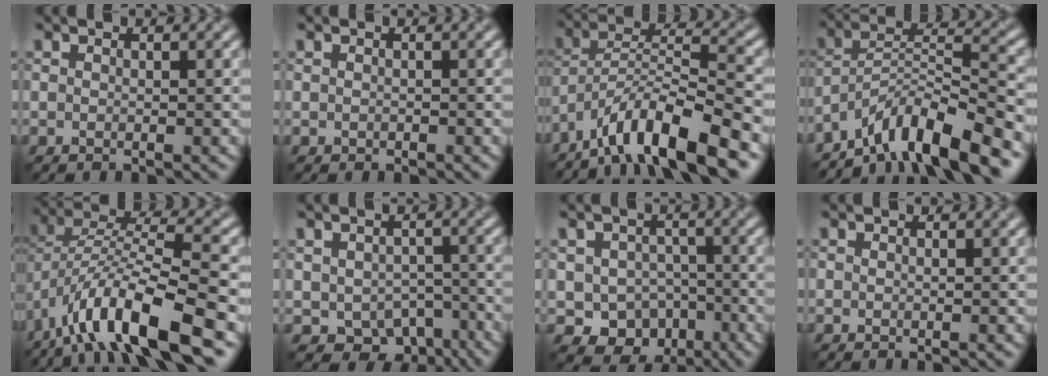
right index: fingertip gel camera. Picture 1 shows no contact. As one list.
[{"total": 0.0}, {"total": 9.9, "force": [-7.0, 2.3, 6.6], "torque": [-0.104, 0.012, -0.134]}, {"total": 9.2, "force": [-7.2, 1.8, 5.4], "torque": [-0.078, 0.013, -0.138]}, {"total": 11.3, "force": [-6.4, 3.2, 8.8], "torque": [-0.155, 0.009, -0.123]}, {"total": 6.4, "force": [-3.3, 4.2, 3.5], "torque": [-0.048, -0.026, -0.041]}, {"total": 6.6, "force": [-2.7, 5.4, 2.7], "torque": [-0.018, -0.007, -0.034]}, {"total": 0.0}]